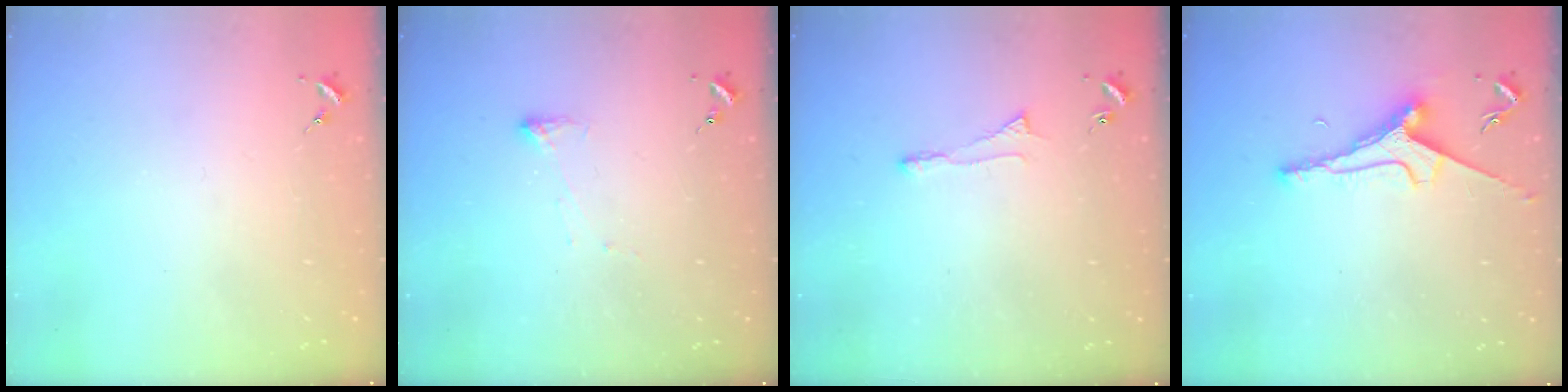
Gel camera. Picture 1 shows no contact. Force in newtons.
{"total": 4.1, "press": 4.1, "slide": 0.8}
{"total": 3.4, "press": 3.3, "slide": 0.7}
{"total": 7.6, "press": 7.5, "slide": 0.9}